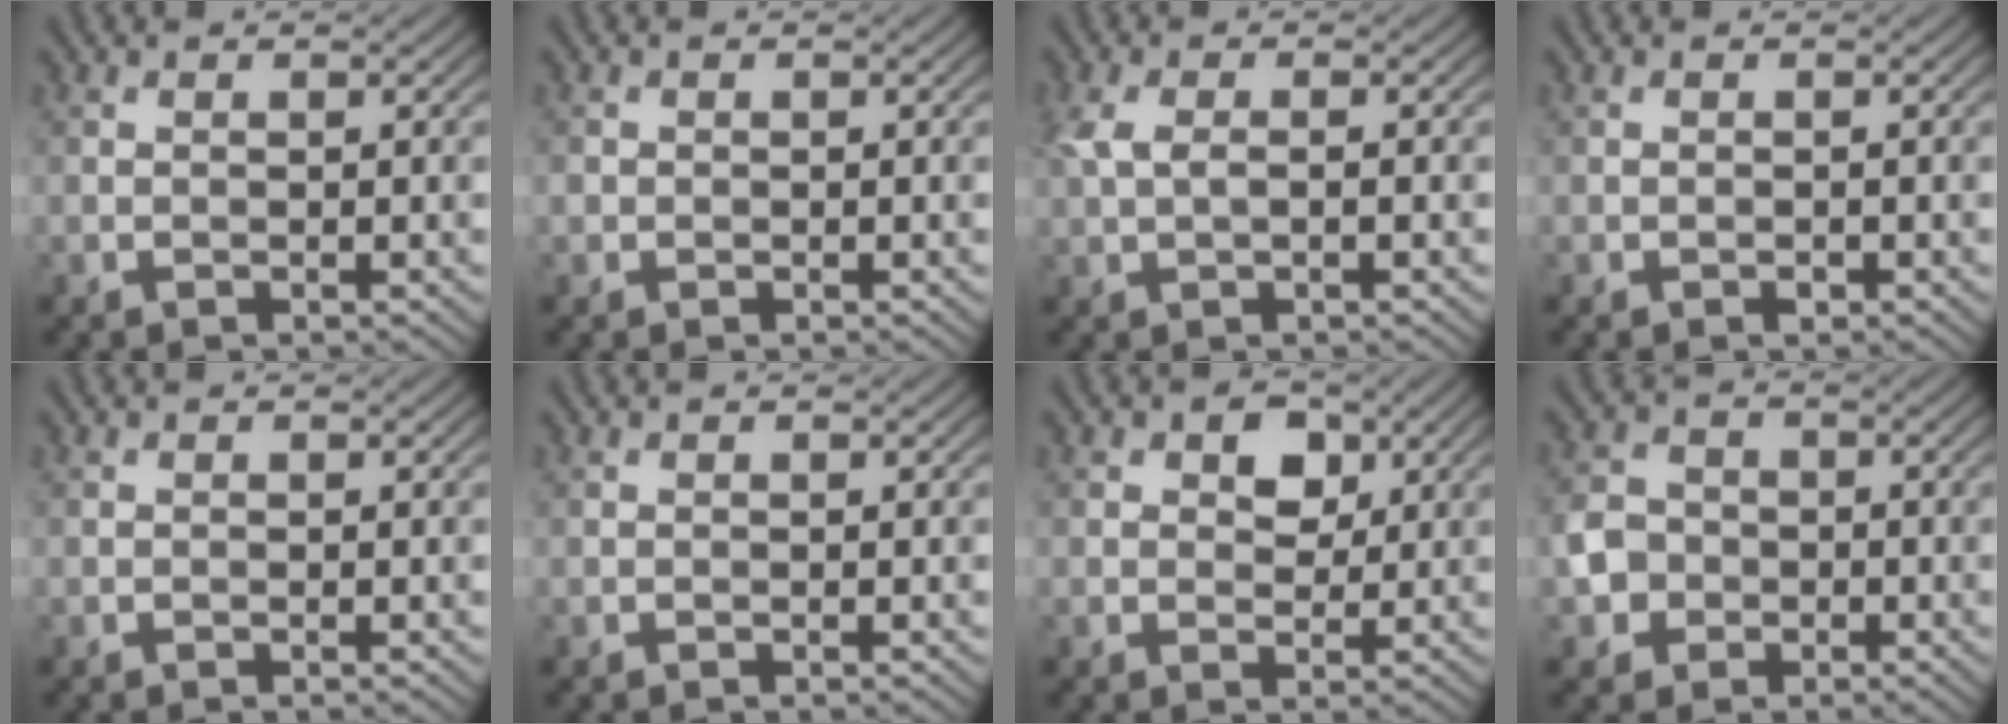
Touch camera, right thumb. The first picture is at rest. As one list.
[{"total": 0.8, "force": [-0.1, 0.7, 0.2], "torque": [-0.005, -0.003, -0.003]}, {"total": 2.8, "force": [0.1, 1.2, 2.6], "torque": [-0.066, 0.003, 0.002]}, {"total": 0.6, "force": [-0.3, 0.4, 0.3], "torque": [-0.003, -0.001, -0.006]}, {"total": 0.0}, {"total": 0.0}, {"total": 3.9, "force": [1.5, 2.7, 2.3], "torque": [-0.031, 0.000, 0.019]}, {"total": 4.2, "force": [-1.3, 3.7, 1.5], "torque": [-0.037, -0.001, -0.036]}]